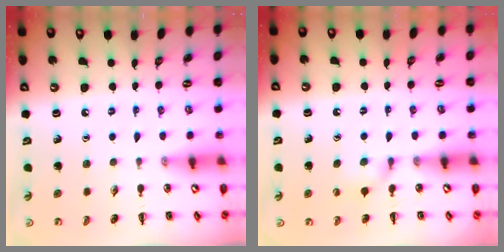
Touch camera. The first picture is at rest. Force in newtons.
{"total": 5.2, "press": 5.0, "slide": 1.4}